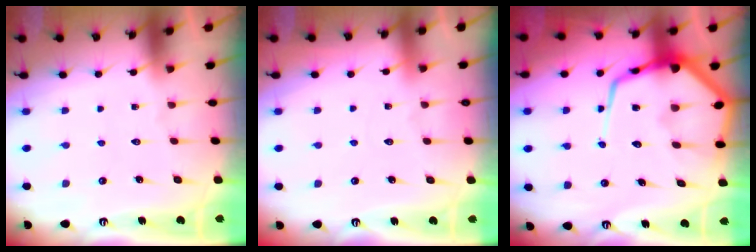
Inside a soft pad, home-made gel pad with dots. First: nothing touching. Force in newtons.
{"total": 2.1, "press": 2.1, "slide": 0.2}
{"total": 15.3, "press": 15.3, "slide": 1.6}